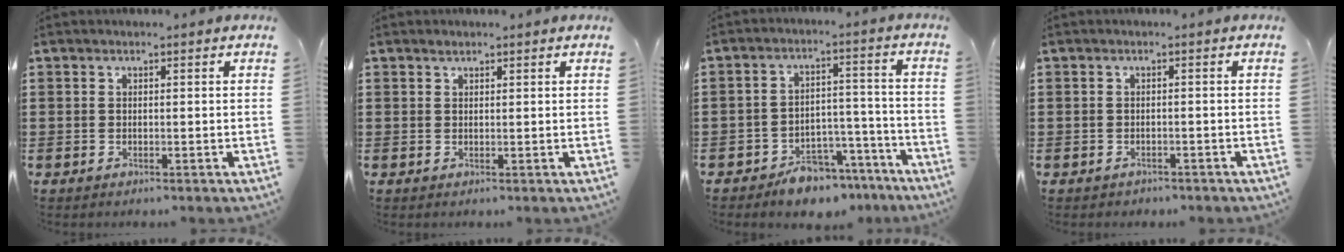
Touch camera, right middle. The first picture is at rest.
{"total": 0.8, "force": [0.8, 0.2, 0.2], "torque": [-0.005, 0.001, 0.015]}
{"total": 6.1, "force": [-5.7, 1.9, 1.2], "torque": [-0.016, 0.025, -0.111]}
{"total": 0.9, "force": [-0.8, 0.3, 0.1], "torque": [-0.004, 0.000, -0.018]}